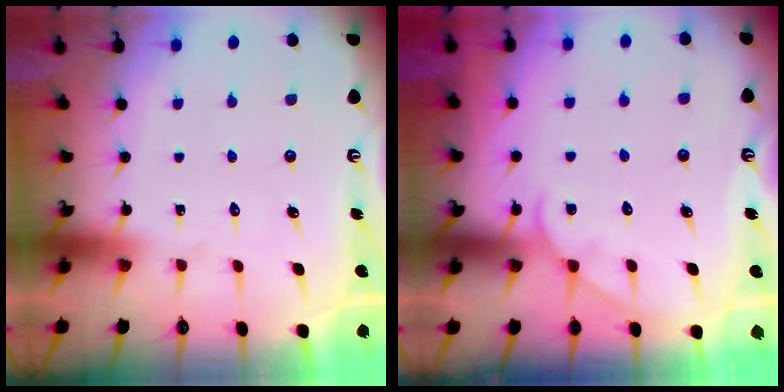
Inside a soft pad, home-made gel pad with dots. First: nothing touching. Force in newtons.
{"total": 2.8, "press": 2.8, "slide": 0.3}